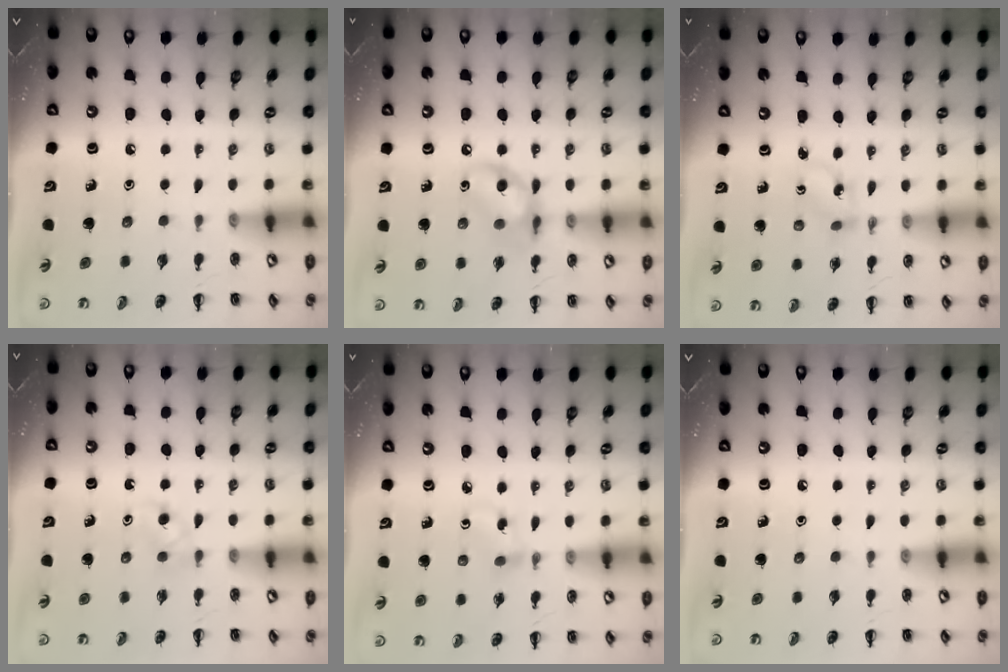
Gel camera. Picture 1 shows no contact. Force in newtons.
{"total": 11.5, "press": 11.3, "slide": 2.0}
{"total": 1.4, "press": 1.2, "slide": 0.6}
{"total": 2.9, "press": 2.6, "slide": 1.1}
{"total": 3.5, "press": 3.2, "slide": 1.5}
{"total": 0.0}